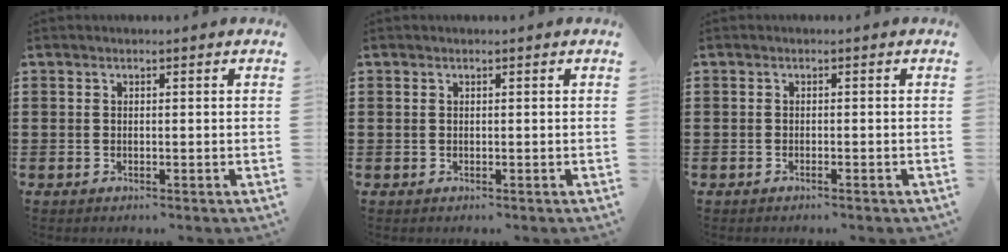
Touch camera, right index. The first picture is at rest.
{"total": 0.0}
{"total": 0.6, "force": [-0.5, -0.2, 0.0], "torque": [-0.002, -0.002, -0.011]}